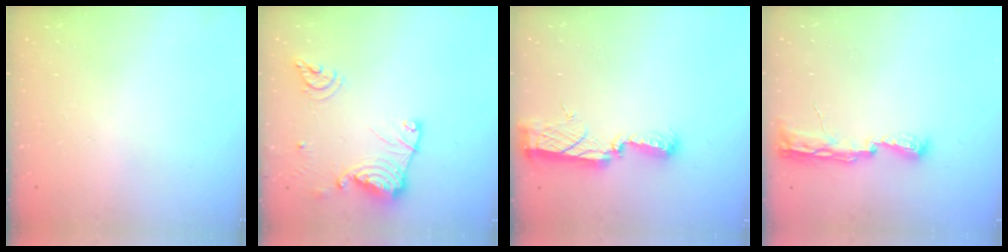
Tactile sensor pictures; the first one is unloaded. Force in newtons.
{"total": 15.2, "press": 15.1, "slide": 1.8}
{"total": 9.0, "press": 8.9, "slide": 0.8}
{"total": 8.9, "press": 8.5, "slide": 2.3}